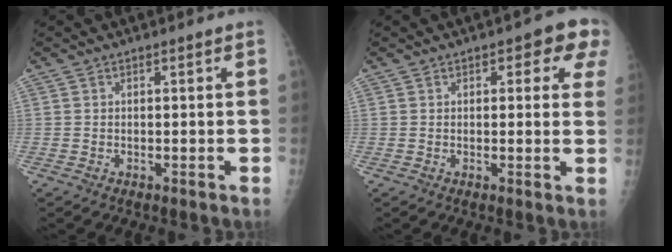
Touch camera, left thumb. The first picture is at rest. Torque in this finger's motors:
{"motor_torque": [-0.30, 0.26, -0.12, -0.07, 0.09]}